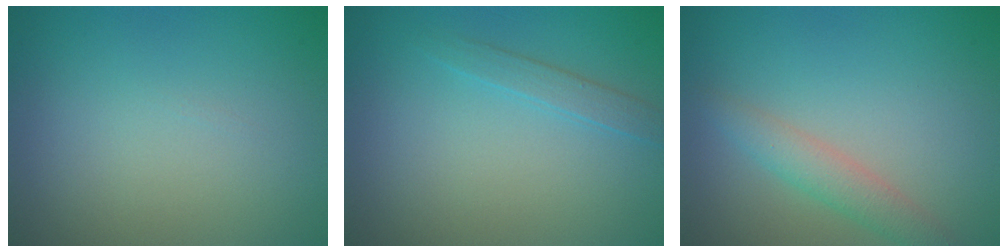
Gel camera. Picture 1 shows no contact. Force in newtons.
{"total": 1.4, "press": 1.4, "slide": 0.0}
{"total": 2.5, "press": 2.5, "slide": 0.1}